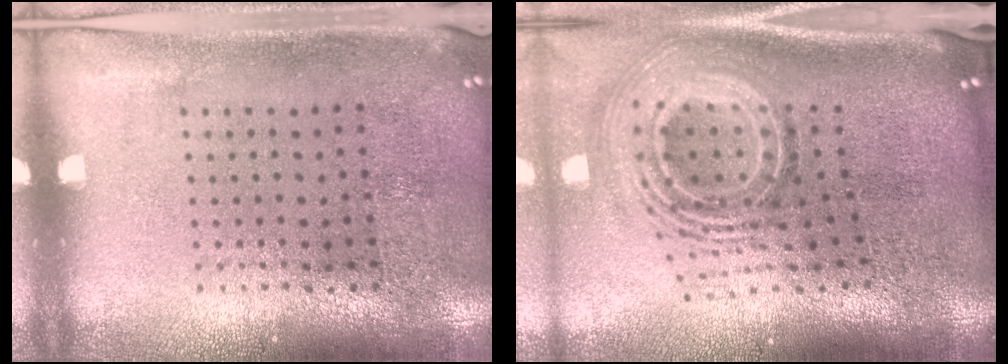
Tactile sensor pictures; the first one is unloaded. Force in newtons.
{"total": 2.6, "press": 1.7, "slide": 2.0}